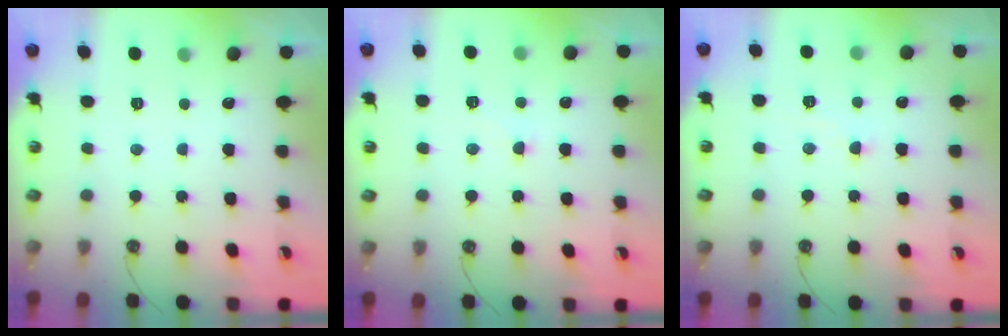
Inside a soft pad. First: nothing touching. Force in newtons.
{"total": 2.5, "press": 2.5, "slide": 0.4}
{"total": 2.9, "press": 2.9, "slide": 0.3}